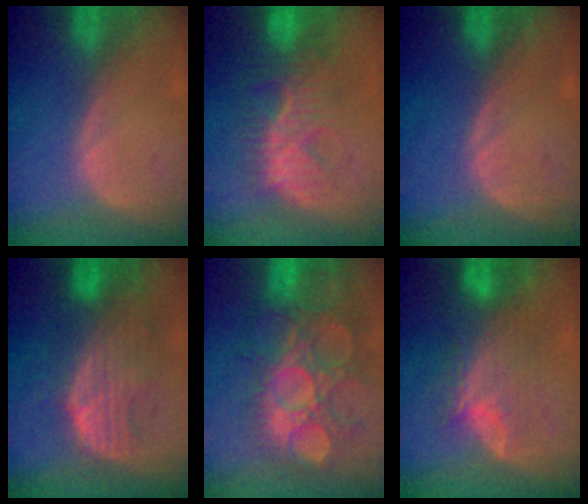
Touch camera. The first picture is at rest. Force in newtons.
{"total": 8.7, "press": 8.5, "slide": 1.9}
{"total": 0.0}
{"total": 9.2, "press": 8.4, "slide": 3.7}
{"total": 13.3, "press": 12.2, "slide": 5.4}
{"total": 7.8, "press": 7.4, "slide": 2.4}